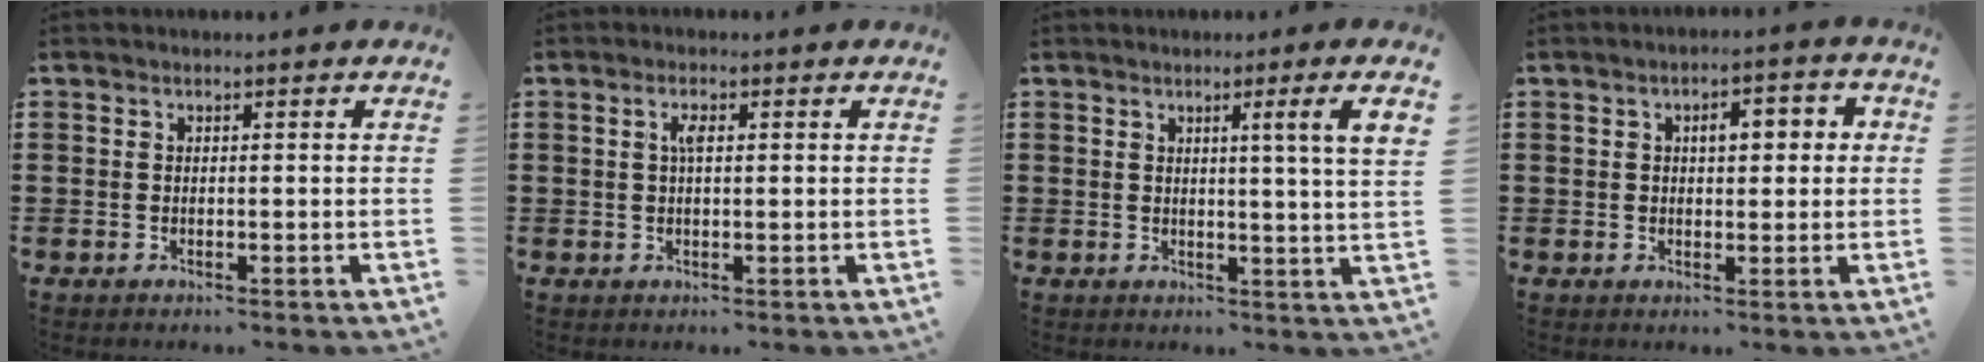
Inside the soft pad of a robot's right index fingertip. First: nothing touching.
{"total": 2.1, "force": [0.6, 0.6, 2.0], "torque": [-0.040, 0.005, 0.007]}
{"total": 4.3, "force": [1.9, -1.2, 3.7], "torque": [-0.067, -0.011, 0.027]}
{"total": 4.1, "force": [0.7, 2.0, 3.5], "torque": [-0.047, 0.002, 0.001]}